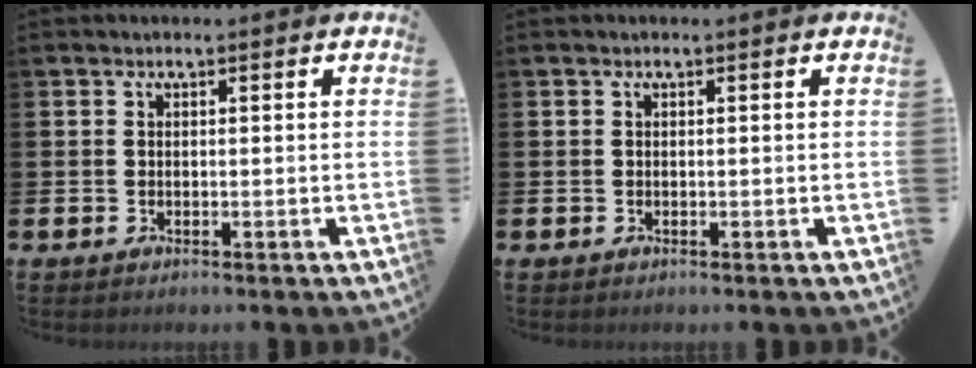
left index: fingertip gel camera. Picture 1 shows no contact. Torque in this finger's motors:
{"motor_torque": [0.00, 0.00, 0.00, 0.00]}